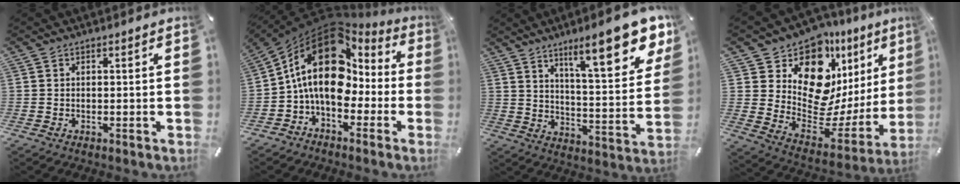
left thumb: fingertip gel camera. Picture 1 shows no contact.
{"total": 19.2, "force": [2.6, 13.1, 13.9], "torque": [-0.266, -0.007, 0.040]}
{"total": 18.7, "force": [11.8, 5.6, 13.4], "torque": [-0.193, -0.076, 0.186]}
{"total": 15.5, "force": [9.5, 9.8, 7.4], "torque": [-0.101, -0.116, 0.166]}